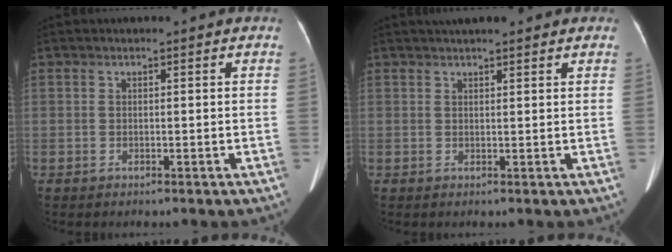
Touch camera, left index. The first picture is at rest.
{"total": 5.8, "force": [4.7, 1.3, 3.1], "torque": [-0.040, 0.029, 0.067]}